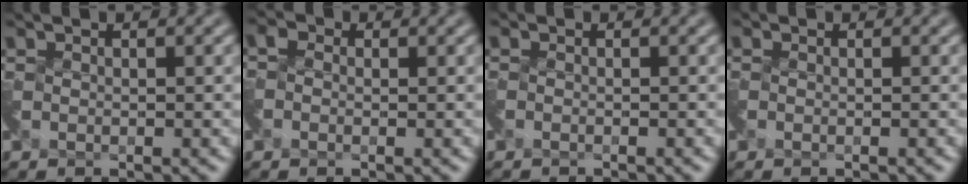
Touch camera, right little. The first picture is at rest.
{"total": 1.7, "force": [-1.0, 0.1, -1.3], "torque": [0.022, -0.004, -0.019]}
{"total": 1.4, "force": [-1.2, -0.3, -0.6], "torque": [0.009, -0.015, -0.026]}
{"total": 0.8, "force": [-0.6, -0.2, -0.4], "torque": [0.007, -0.008, -0.013]}